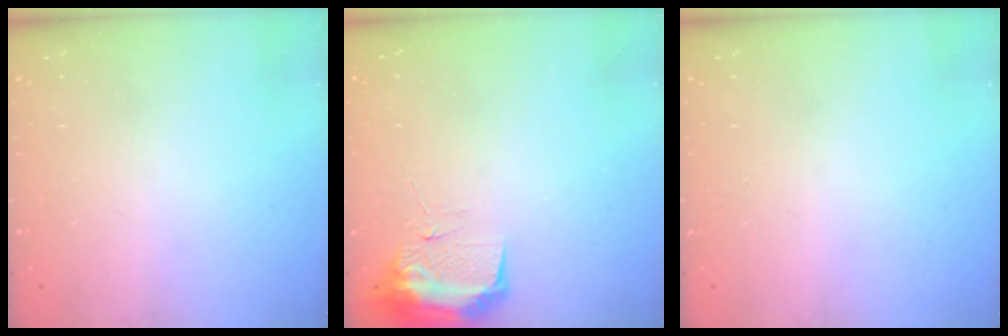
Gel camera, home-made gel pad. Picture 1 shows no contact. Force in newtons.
{"total": 9.4, "press": 9.4, "slide": 0.9}
{"total": 0.0}